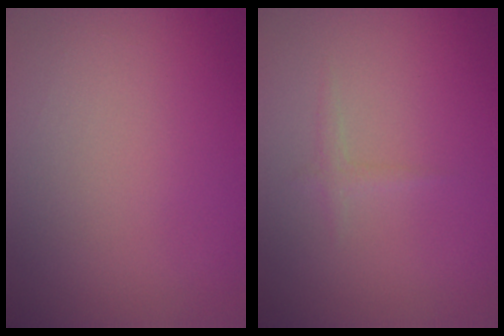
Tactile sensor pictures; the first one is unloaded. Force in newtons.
{"total": 0.7, "press": 0.7, "slide": 0.0}